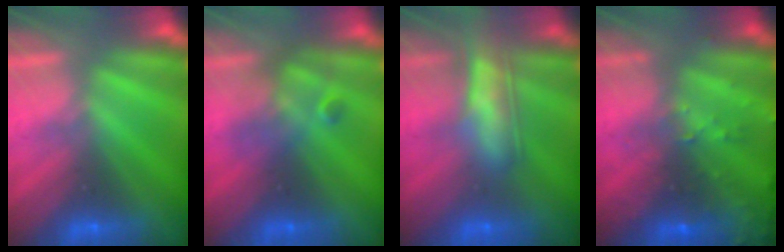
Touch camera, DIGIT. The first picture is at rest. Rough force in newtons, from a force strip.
{"total": 2.6}
{"total": 7.9}
{"total": 8.9}